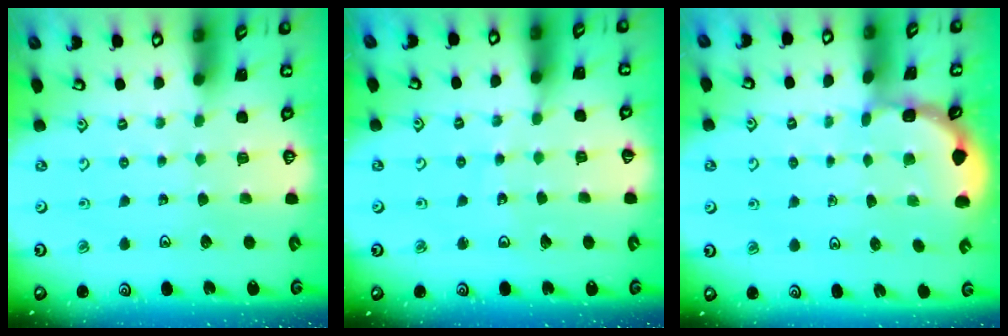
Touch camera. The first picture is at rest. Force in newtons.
{"total": 3.6, "press": 3.6, "slide": 0.6}
{"total": 1.5, "press": 1.5, "slide": 0.2}